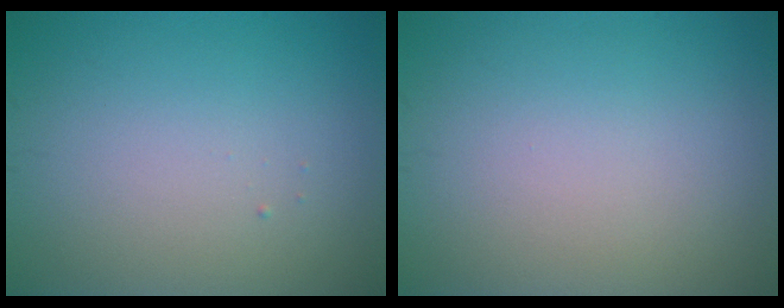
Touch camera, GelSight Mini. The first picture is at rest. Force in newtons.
{"total": 0.0}